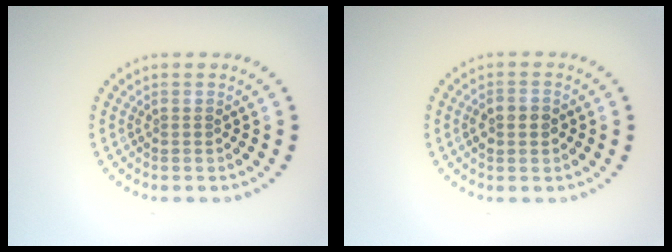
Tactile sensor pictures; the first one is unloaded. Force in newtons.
{"total": 2.0, "press": 2.0, "slide": 0.3}